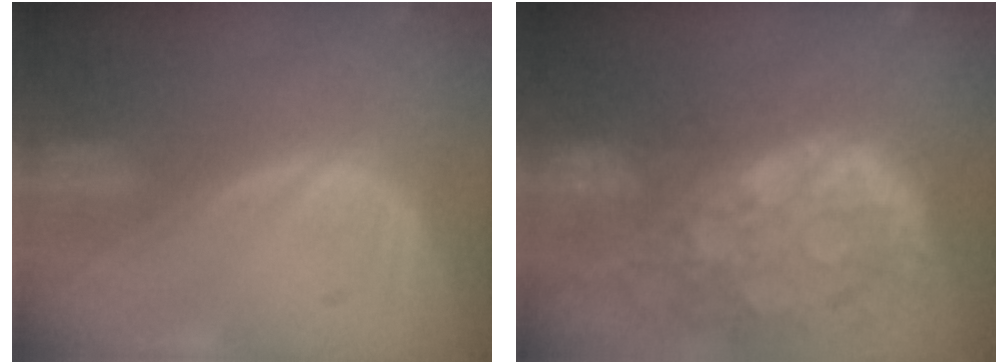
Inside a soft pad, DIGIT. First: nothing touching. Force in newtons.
{"total": 13.8, "press": 11.2, "slide": 8.1}